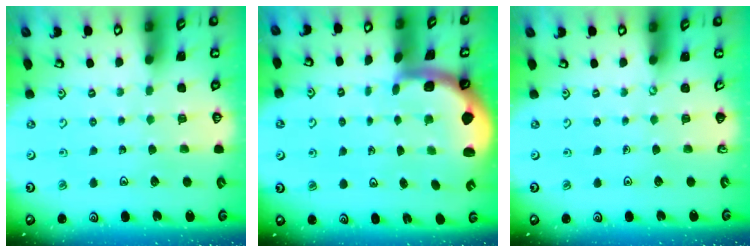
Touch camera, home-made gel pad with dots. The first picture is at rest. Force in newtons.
{"total": 1.7, "press": 1.6, "slide": 0.4}
{"total": 0.0}